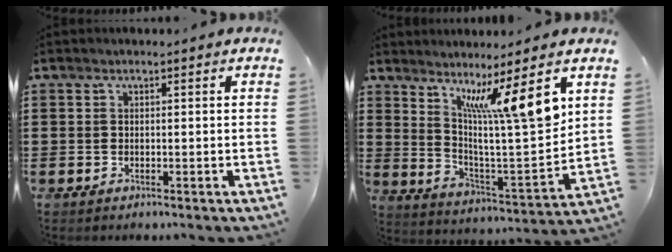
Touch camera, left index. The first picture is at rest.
{"total": 11.6, "force": [7.0, 0.9, 9.2], "torque": [-0.161, -0.039, 0.110]}